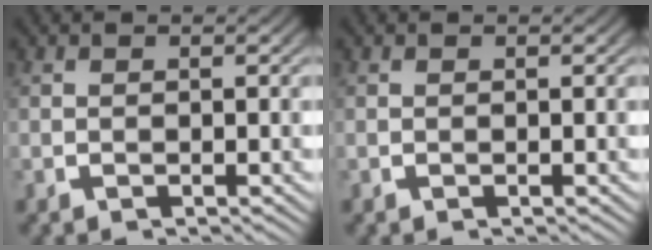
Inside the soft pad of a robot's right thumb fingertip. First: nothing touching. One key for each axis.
{"total": 0.0}